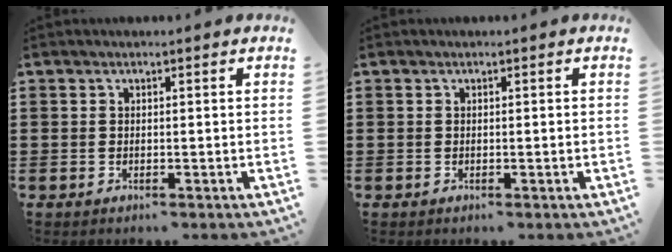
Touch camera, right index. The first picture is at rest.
{"total": 0.0}